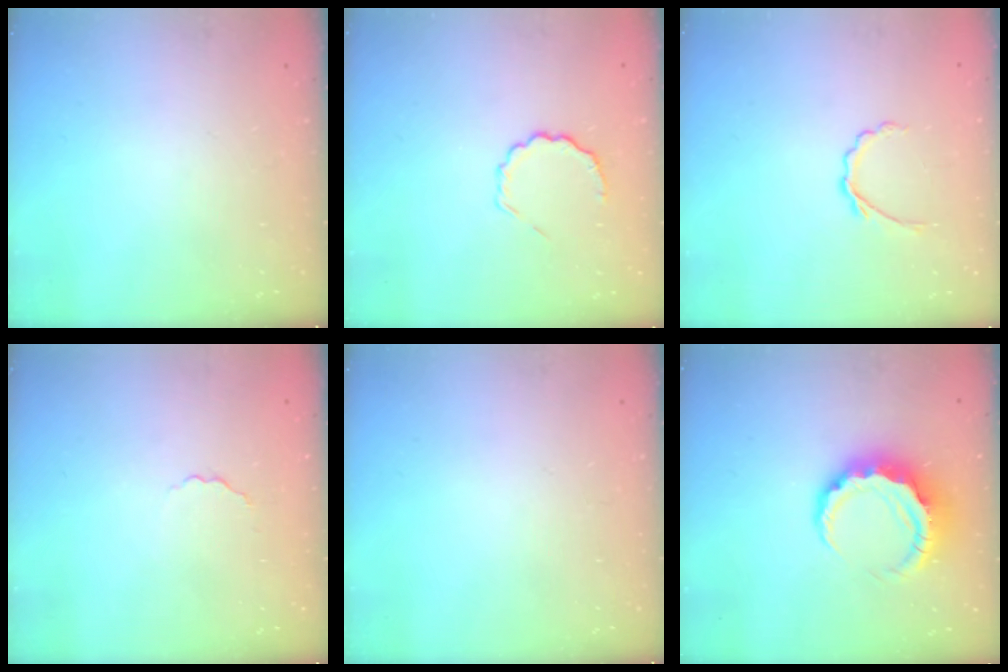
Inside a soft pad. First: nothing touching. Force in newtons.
{"total": 4.7, "press": 4.4, "slide": 1.6}
{"total": 3.3, "press": 3.1, "slide": 1.1}
{"total": 2.4, "press": 2.3, "slide": 0.7}
{"total": 0.0}
{"total": 8.4, "press": 8.3, "slide": 1.6}